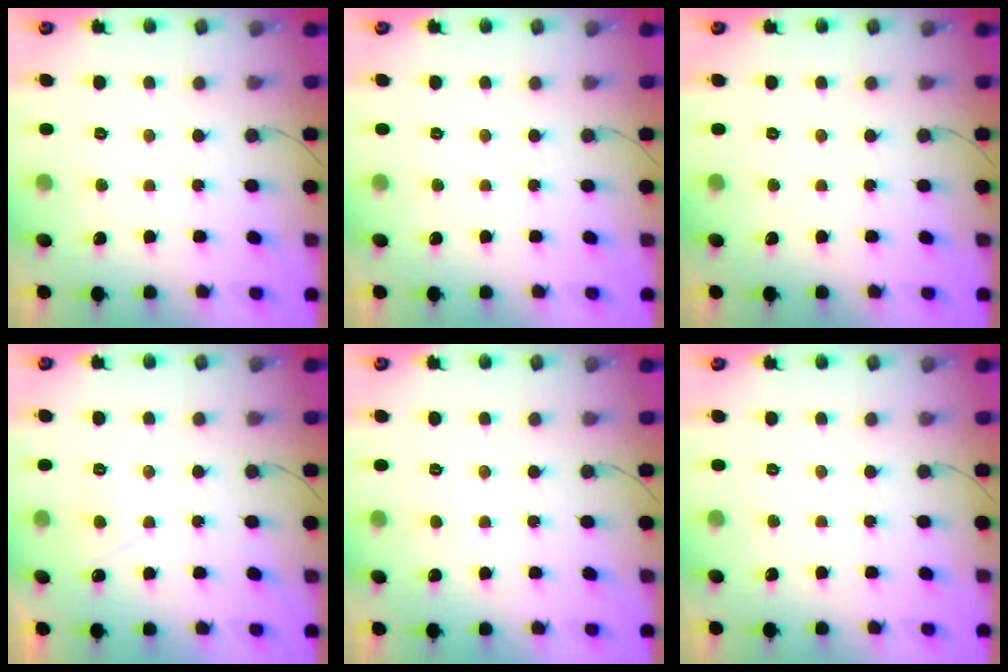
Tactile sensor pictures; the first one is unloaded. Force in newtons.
{"total": 0.0}
{"total": 0.0}
{"total": 2.7, "press": 2.7, "slide": 0.6}
{"total": 2.0, "press": 2.0, "slide": 0.2}
{"total": 0.0}